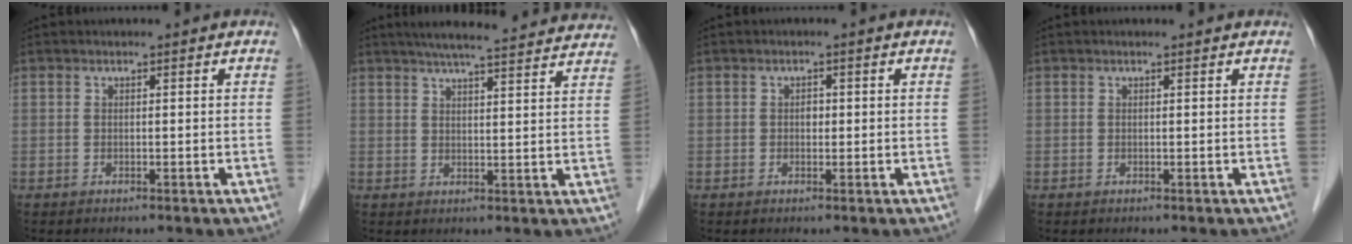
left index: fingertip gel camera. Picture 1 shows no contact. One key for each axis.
{"total": 19.1, "fx": 17.5, "fy": 1.3, "fz": 7.6, "tx": -0.108, "ty": 0.015, "tz": 0.218}
{"total": 1.0, "fx": 0.0, "fy": 0.8, "fz": 0.7, "tx": -0.009, "ty": 0.003, "tz": -0.002}
{"total": 0.5, "fx": 0.5, "fy": 0.0, "fz": 0.2, "tx": -0.007, "ty": 0.004, "tz": 0.007}